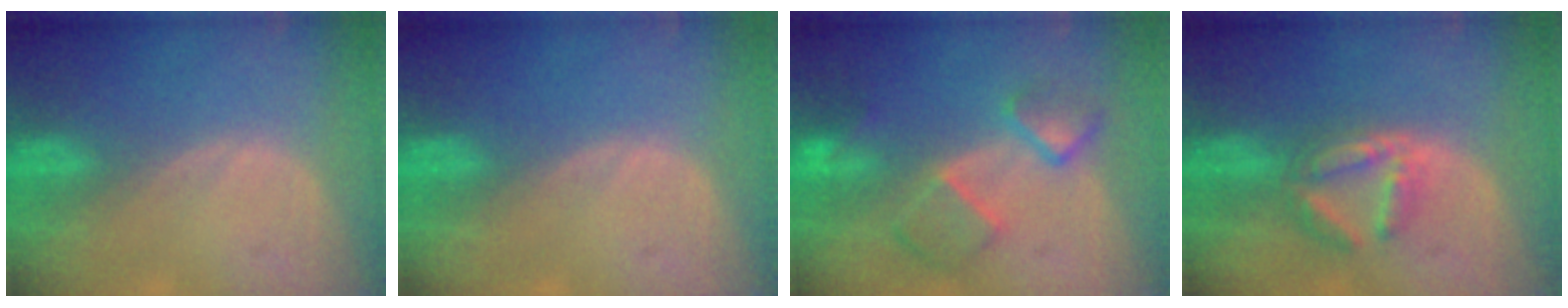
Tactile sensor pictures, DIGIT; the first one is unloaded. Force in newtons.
{"total": 0.0}
{"total": 7.2, "press": 6.8, "slide": 2.3}
{"total": 6.0, "press": 5.7, "slide": 1.8}